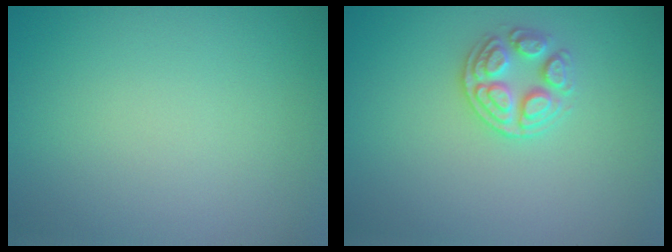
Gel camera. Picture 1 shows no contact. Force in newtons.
{"total": 2.8, "press": 2.7, "slide": 0.7}